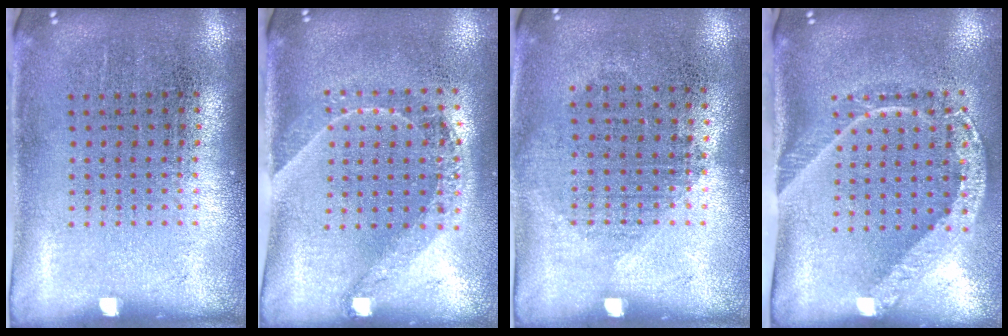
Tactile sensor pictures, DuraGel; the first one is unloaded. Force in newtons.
{"total": 1.5, "press": 1.2, "slide": 0.9}
{"total": 1.0, "press": 0.9, "slide": 0.4}
{"total": 2.0, "press": 1.4, "slide": 1.4}